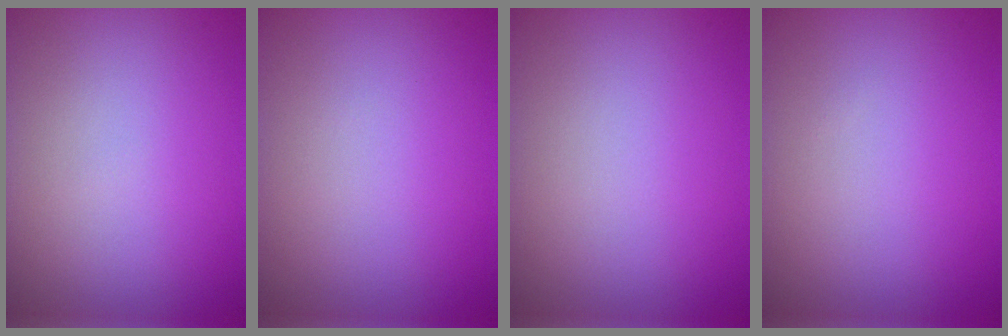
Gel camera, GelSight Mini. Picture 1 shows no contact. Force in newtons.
{"total": 0.0}
{"total": 0.0}
{"total": 0.0}